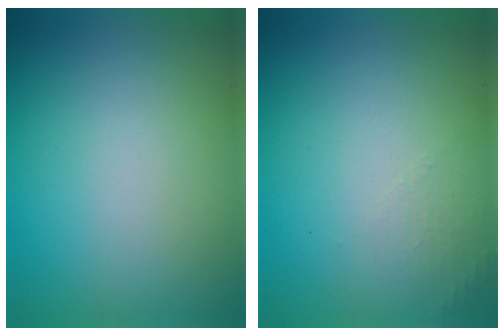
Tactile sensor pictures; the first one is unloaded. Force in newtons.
{"total": 1.1, "press": 1.1, "slide": 0.3}